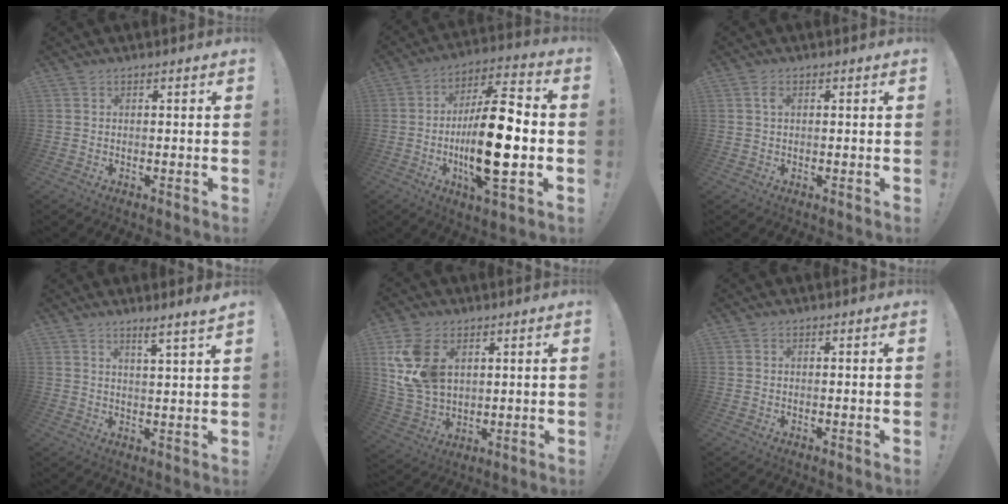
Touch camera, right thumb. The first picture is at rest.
{"total": 22.0, "force": [-3.4, 7.1, 20.5], "torque": [-0.365, 0.008, -0.055]}
{"total": 1.8, "force": [0.5, 0.8, 1.6], "torque": [-0.025, 0.000, 0.005]}
{"total": 4.7, "force": [3.6, -0.7, 2.9], "torque": [-0.033, -0.029, 0.054]}
{"total": 14.8, "force": [4.9, 10.4, 9.3], "torque": [-0.173, -0.020, 0.099]}
{"total": 0.5, "force": [-0.1, -0.2, 0.5], "torque": [-0.008, 0.000, -0.002]}